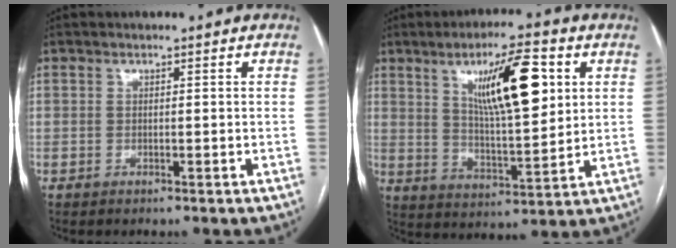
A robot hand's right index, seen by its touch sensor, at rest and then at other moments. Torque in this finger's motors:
{"motor_torque": [1.23, 0.91, 0.45, 0.15]}